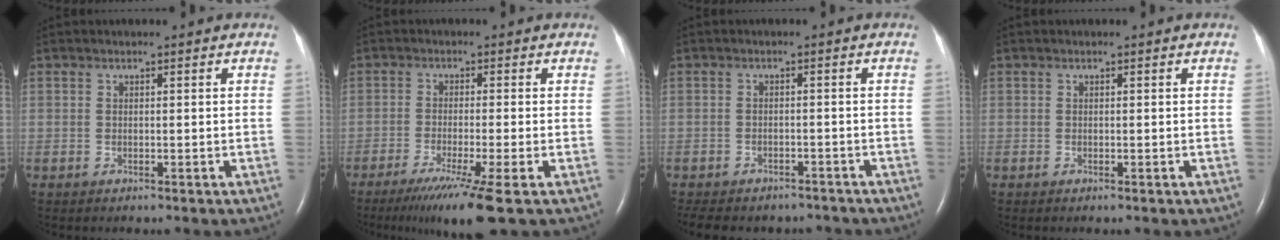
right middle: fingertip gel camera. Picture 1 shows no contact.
{"total": 8.9, "force": [-5.8, -1.2, 6.6], "torque": [-0.107, -0.029, -0.093]}
{"total": 11.5, "force": [-9.8, 4.8, 3.4], "torque": [-0.077, 0.001, -0.120]}
{"total": 0.0}